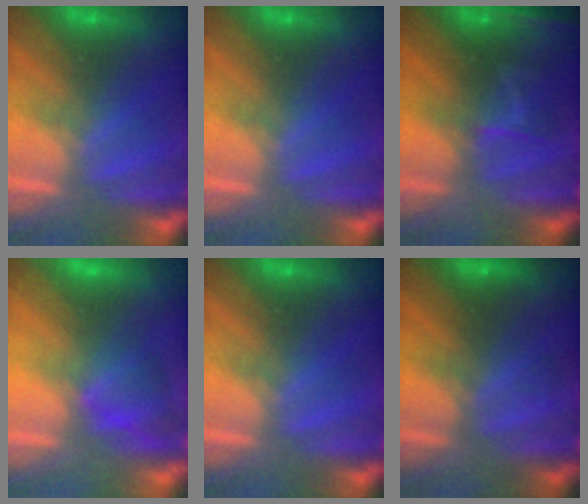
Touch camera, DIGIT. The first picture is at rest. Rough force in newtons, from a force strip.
{"total": 0.0}
{"total": 7.8}
{"total": 2.9}
{"total": 0.0}
{"total": 1.7}